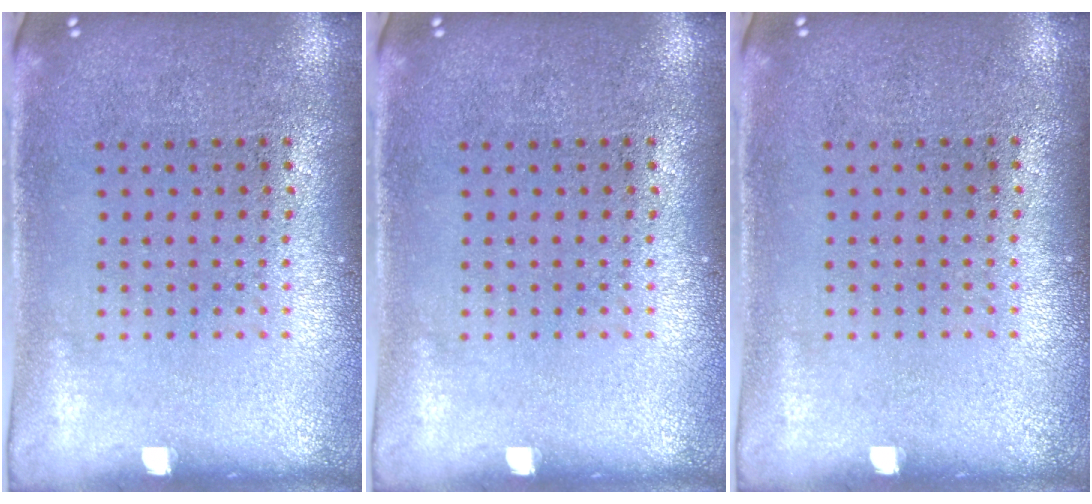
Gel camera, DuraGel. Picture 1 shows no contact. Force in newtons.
{"total": 0.0}
{"total": 0.0}